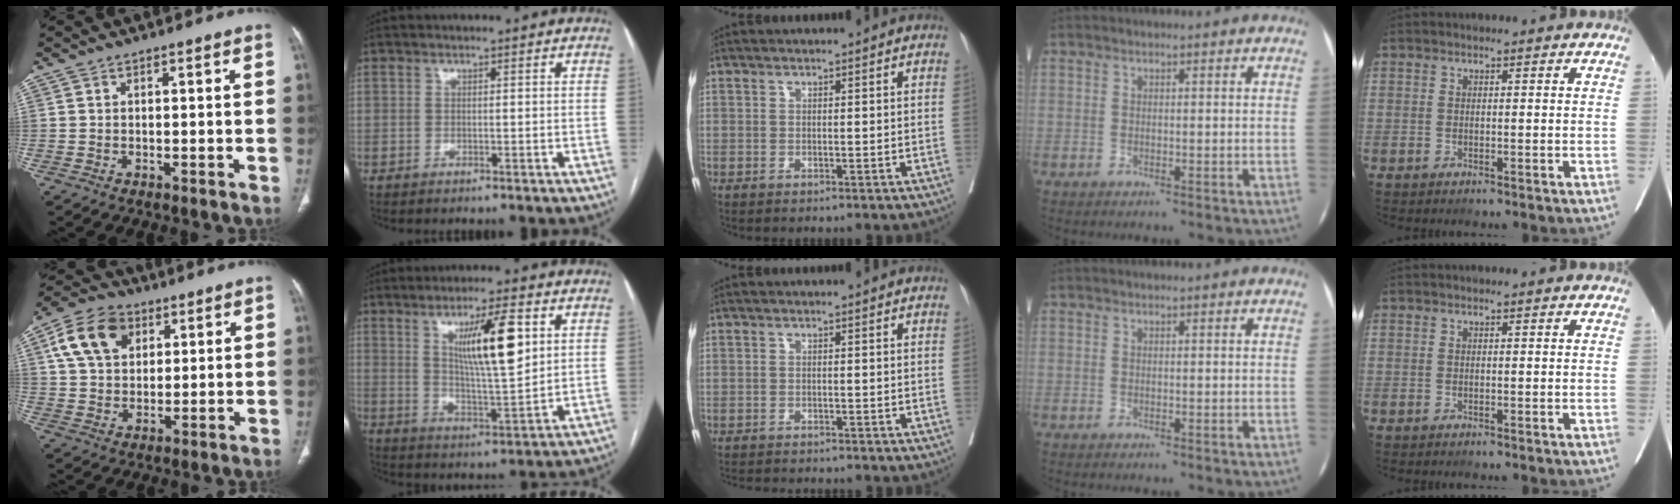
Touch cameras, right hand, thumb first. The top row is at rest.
{"thumb": {"total": 12.4, "force": [4.8, 8.7, 7.3], "torque": [-0.118, -0.001, 0.084]}, "index": {"total": 11.3, "force": [4.0, 1.4, 10.5], "torque": [-0.177, -0.005, 0.071]}, "middle": {"total": 5.8, "force": [-5.5, 0.6, 1.7], "torque": [-0.017, -0.009, -0.082]}}